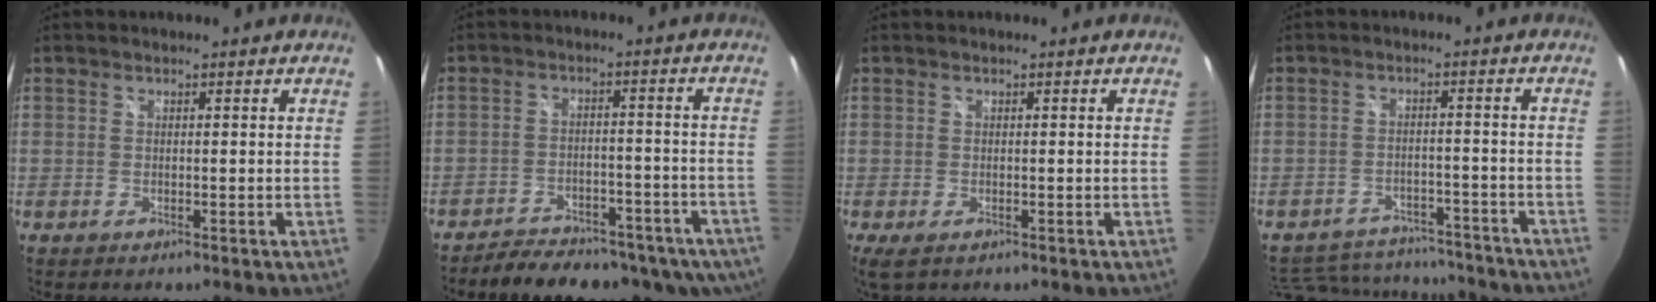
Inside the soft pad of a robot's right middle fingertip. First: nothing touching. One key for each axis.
{"total": 17.9, "fx": -13.6, "fy": 7.7, "fz": 8.7, "tx": -0.159, "ty": -0.010, "tz": -0.166}
{"total": 2.7, "fx": -1.0, "fy": 1.2, "fz": 2.2, "tx": -0.043, "ty": -0.013, "tz": -0.013}
{"total": 17.0, "fx": -14.4, "fy": 7.1, "fz": 5.6, "tx": -0.130, "ty": 0.020, "tz": -0.178}